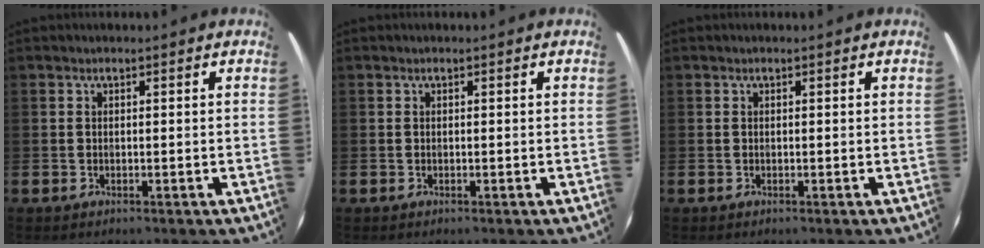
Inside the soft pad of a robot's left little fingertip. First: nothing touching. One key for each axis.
{"total": 0.0}
{"total": 0.0}